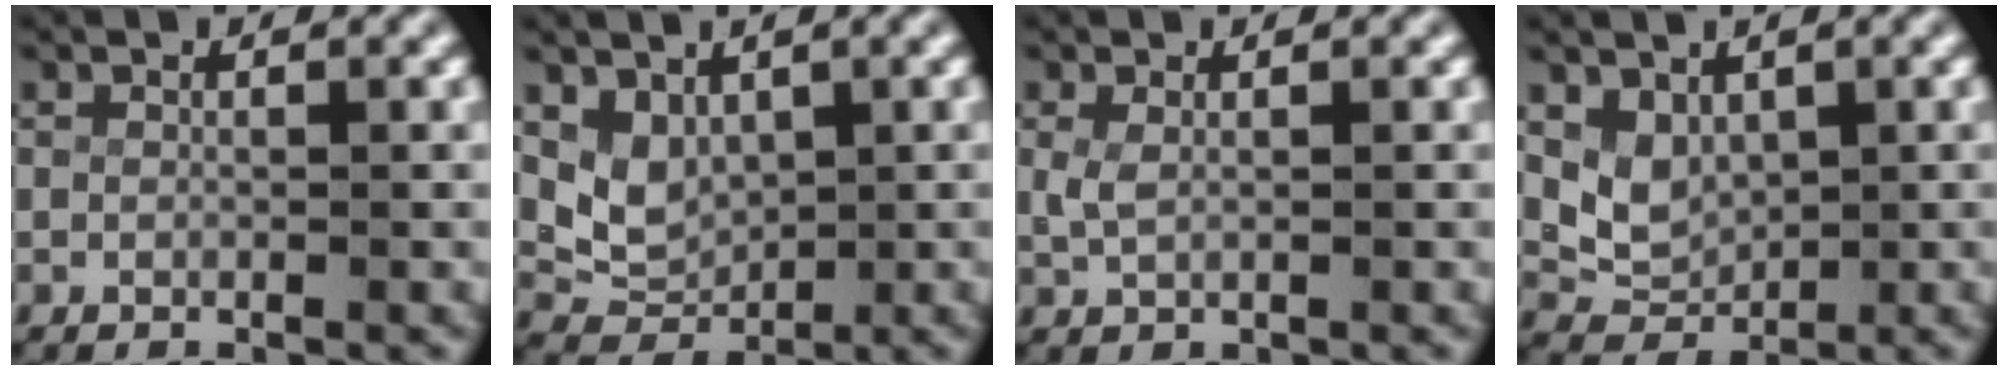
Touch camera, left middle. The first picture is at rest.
{"total": 6.2, "force": [1.0, 5.4, 2.9], "torque": [-0.076, -0.021, 0.021]}
{"total": 1.4, "force": [0.3, 0.7, 1.2], "torque": [-0.037, -0.009, 0.015]}
{"total": 5.5, "force": [0.9, 4.8, 2.6], "torque": [-0.070, -0.021, 0.022]}